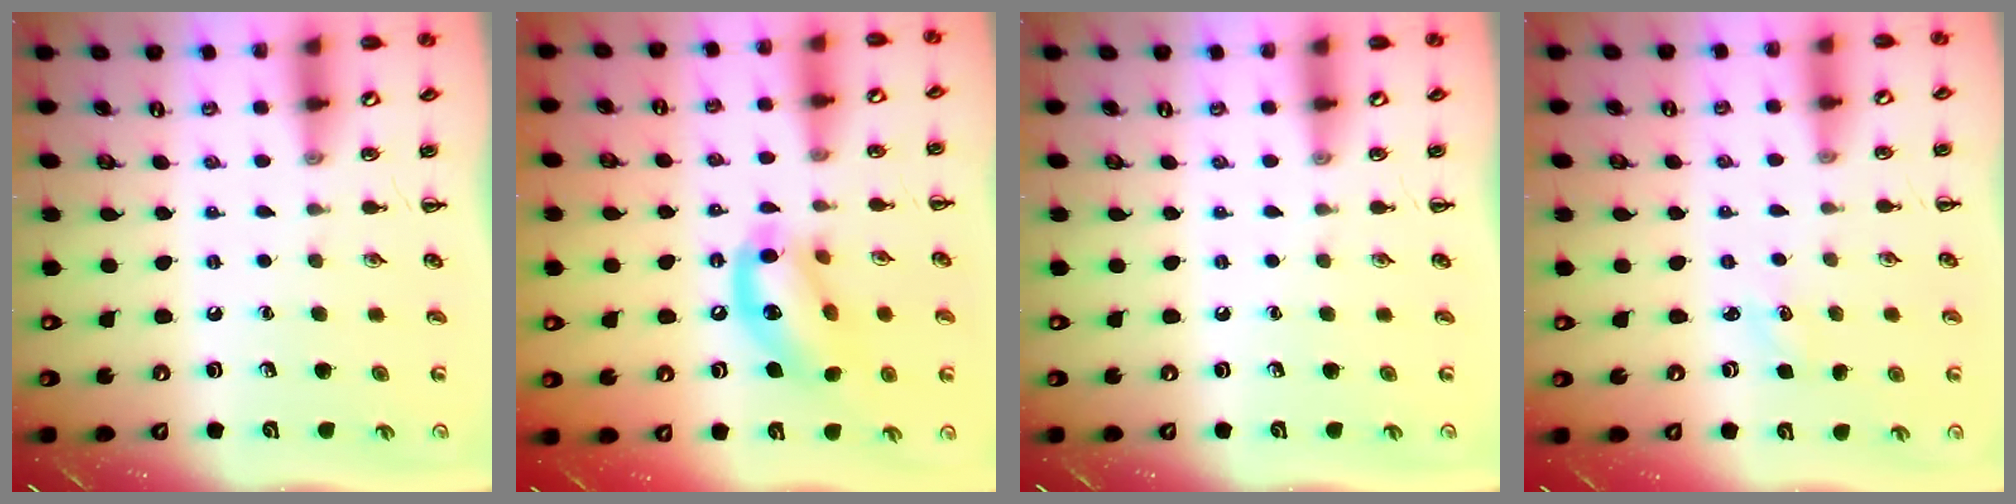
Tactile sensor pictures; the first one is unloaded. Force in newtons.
{"total": 13.9, "press": 13.6, "slide": 2.6}
{"total": 0.0}
{"total": 1.4, "press": 1.3, "slide": 0.4}